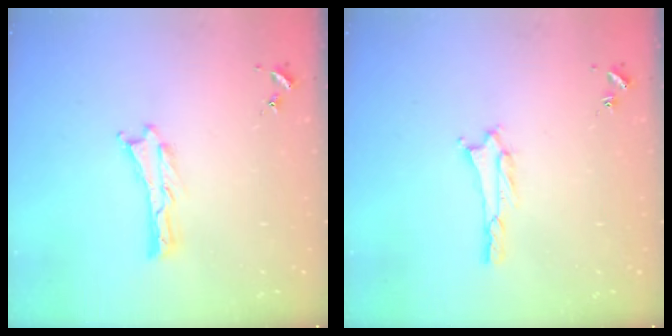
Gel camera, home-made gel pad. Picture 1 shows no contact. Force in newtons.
{"total": 1.5, "press": 1.5, "slide": 0.3}